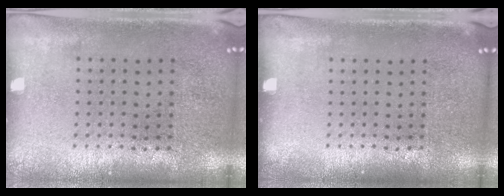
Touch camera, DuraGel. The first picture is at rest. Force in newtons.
{"total": 0.0}